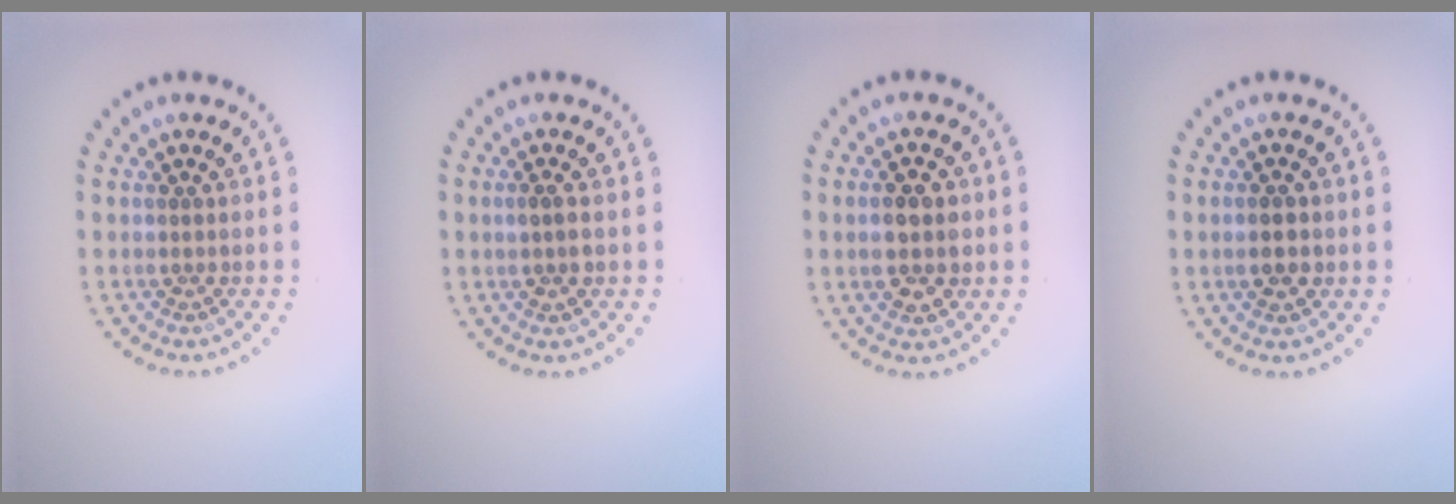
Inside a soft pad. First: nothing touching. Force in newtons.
{"total": 1.4, "press": 1.3, "slide": 0.4}
{"total": 3.8, "press": 3.8, "slide": 0.2}
{"total": 2.1, "press": 2.1, "slide": 0.3}